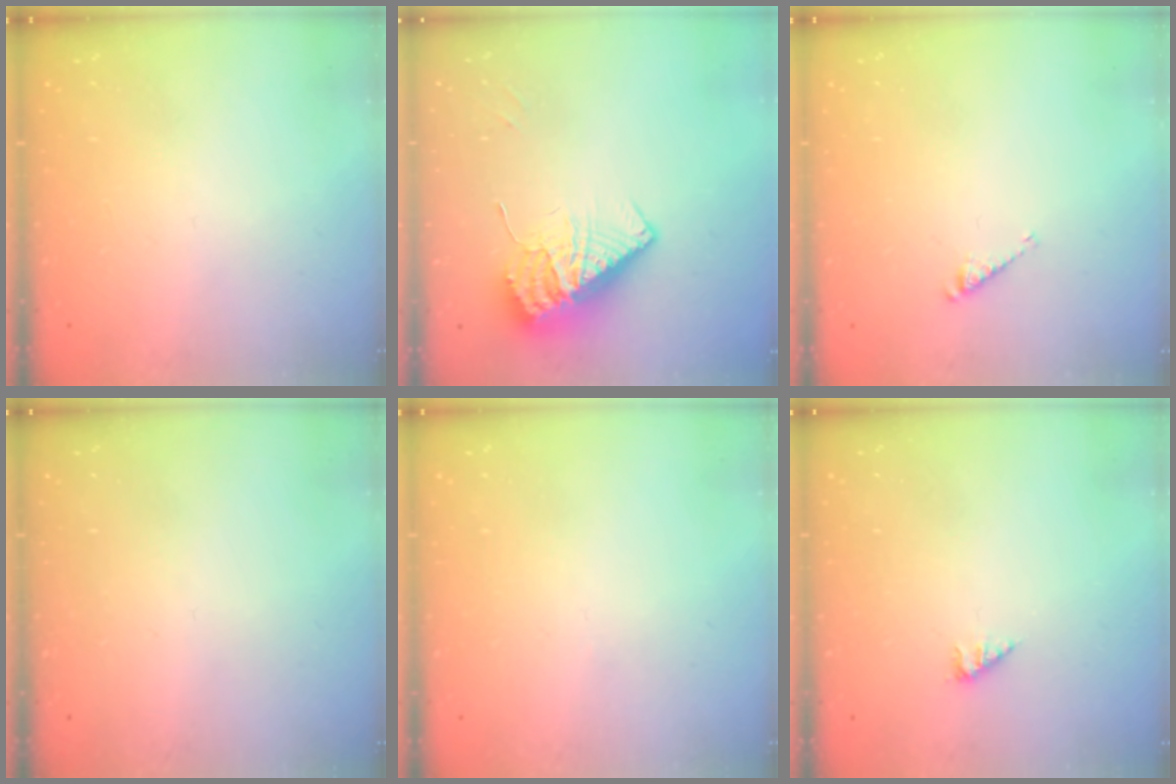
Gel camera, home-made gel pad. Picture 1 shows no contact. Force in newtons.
{"total": 11.8, "press": 11.8, "slide": 1.0}
{"total": 3.1, "press": 3.1, "slide": 0.4}
{"total": 0.0}
{"total": 0.0}
{"total": 2.8, "press": 2.7, "slide": 0.5}